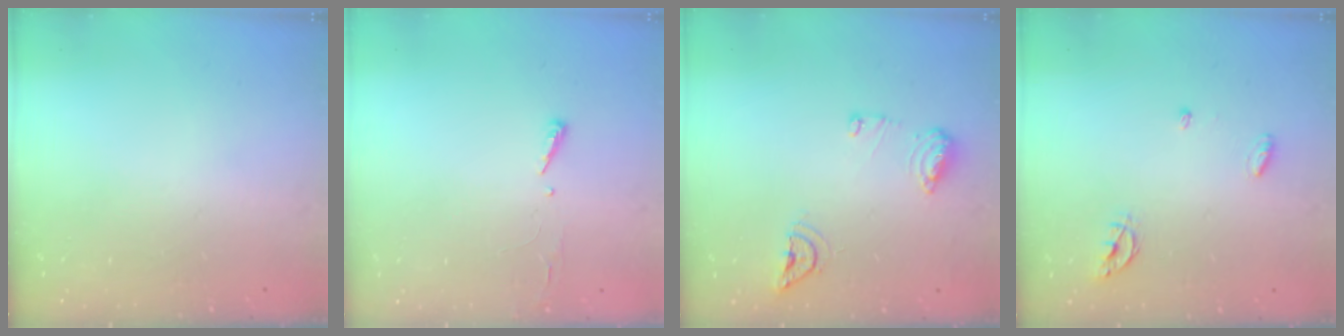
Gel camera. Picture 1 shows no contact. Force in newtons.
{"total": 2.9, "press": 2.9, "slide": 0.4}
{"total": 8.5, "press": 8.5, "slide": 0.1}
{"total": 5.1, "press": 5.1, "slide": 0.6}